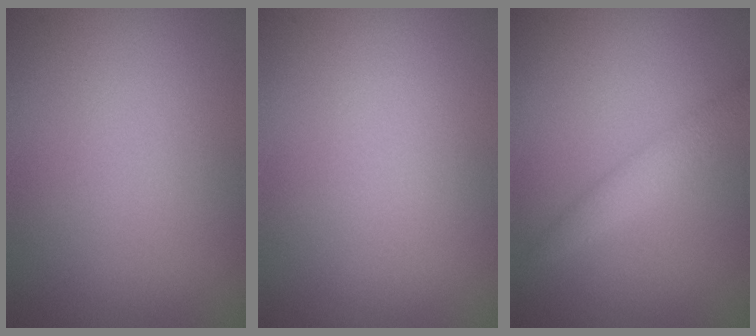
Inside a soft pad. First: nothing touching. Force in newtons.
{"total": 0.0}
{"total": 1.6, "press": 1.6, "slide": 0.1}